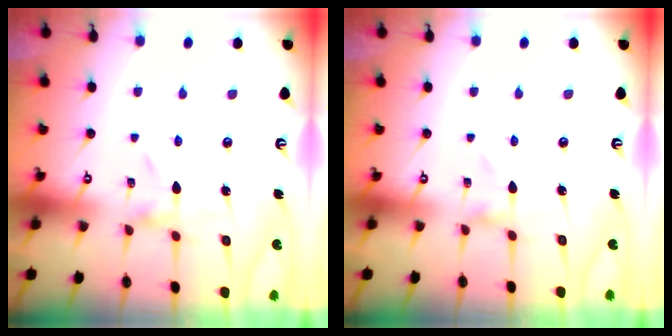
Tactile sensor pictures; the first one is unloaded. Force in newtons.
{"total": 0.0}